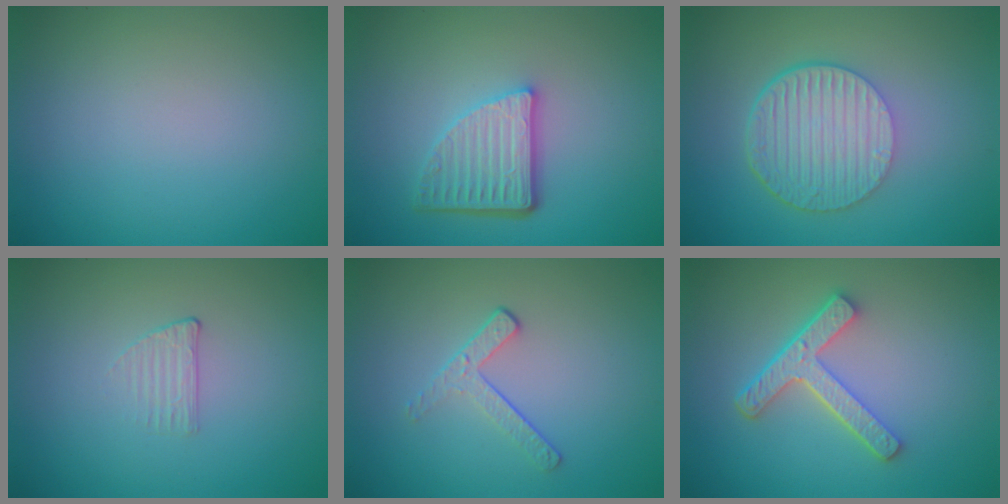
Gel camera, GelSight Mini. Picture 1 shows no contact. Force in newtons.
{"total": 4.8, "press": 3.5, "slide": 3.3}
{"total": 6.6, "press": 4.4, "slide": 4.9}
{"total": 1.0, "press": 0.3, "slide": 1.0}
{"total": 1.8, "press": 1.1, "slide": 1.4}
{"total": 4.2, "press": 3.1, "slide": 2.8}